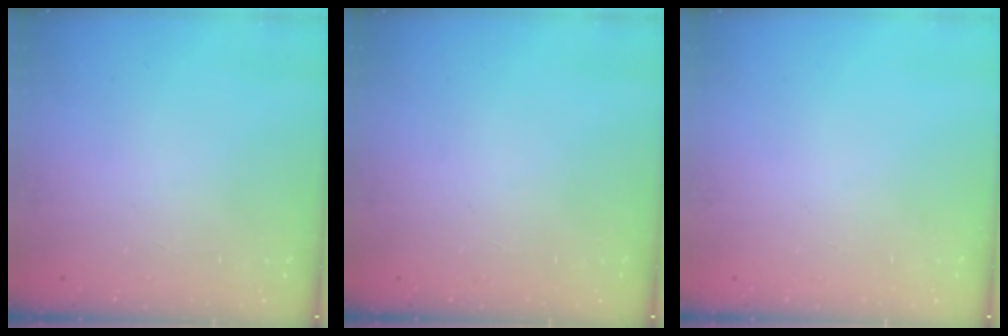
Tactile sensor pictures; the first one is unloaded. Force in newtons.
{"total": 0.0}
{"total": 0.0}